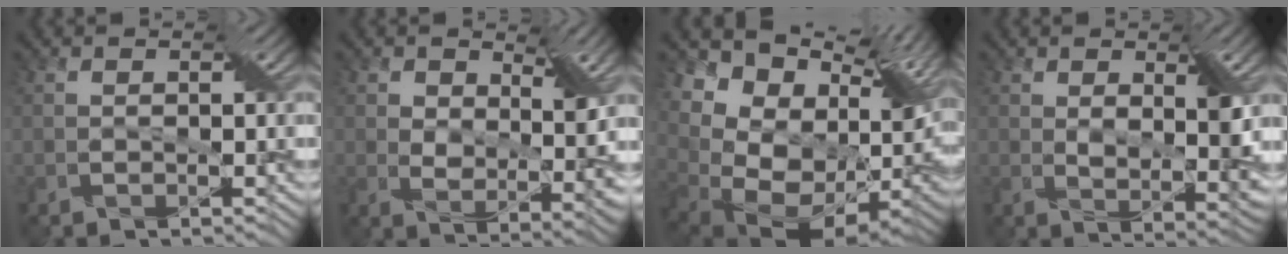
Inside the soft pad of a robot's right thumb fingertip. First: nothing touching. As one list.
[{"total": 5.4, "force": [2.3, 2.7, 4.0], "torque": [-0.068, -0.009, 0.041]}, {"total": 17.3, "force": [4.5, 11.7, 11.9], "torque": [-0.203, -0.003, 0.125]}, {"total": 4.6, "force": [1.8, 1.2, 4.0], "torque": [-0.068, -0.005, 0.036]}]